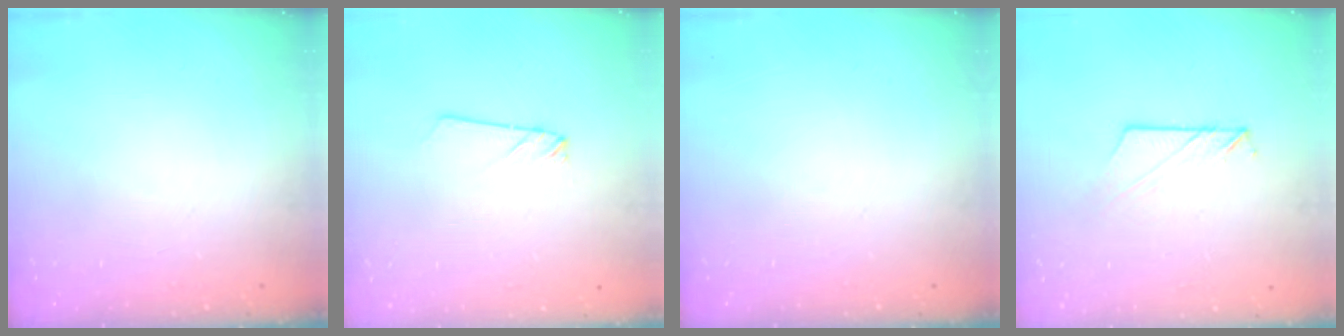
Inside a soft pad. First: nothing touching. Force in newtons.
{"total": 1.4, "press": 1.4, "slide": 0.1}
{"total": 0.0}
{"total": 6.3, "press": 6.3, "slide": 0.2}